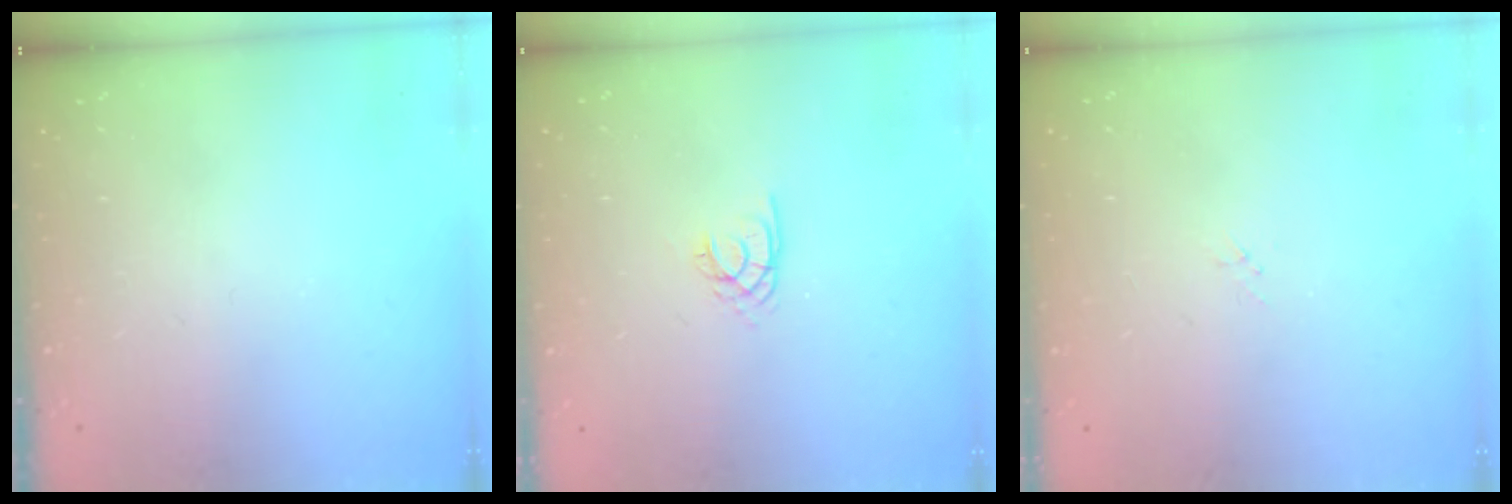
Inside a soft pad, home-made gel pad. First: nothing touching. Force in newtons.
{"total": 2.0, "press": 1.9, "slide": 0.4}
{"total": 1.7, "press": 1.6, "slide": 0.2}